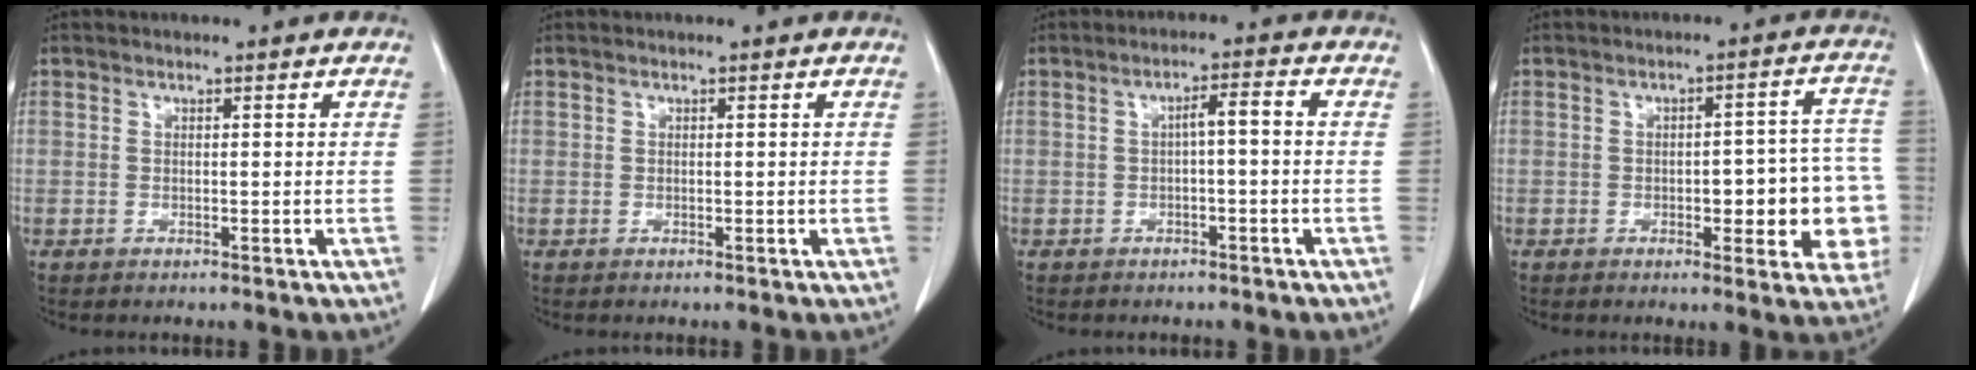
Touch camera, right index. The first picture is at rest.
{"total": 0.0}
{"total": 3.0, "force": [-0.3, 0.4, 2.9], "torque": [-0.046, 0.013, -0.004]}
{"total": 11.0, "force": [-2.2, 3.7, 10.1], "torque": [-0.102, 0.032, -0.023]}